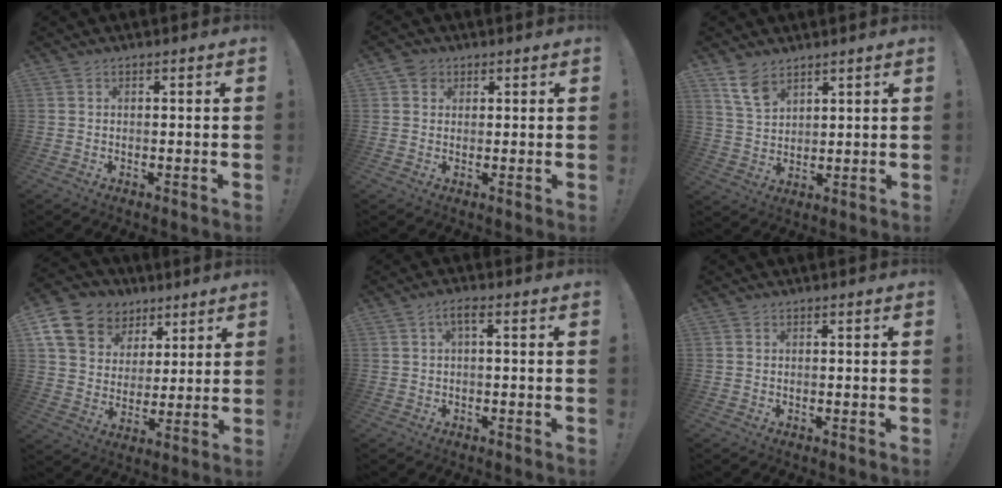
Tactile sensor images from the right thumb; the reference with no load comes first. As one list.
[{"total": 3.5, "force": [1.7, 2.9, 0.8], "torque": [-0.009, -0.004, 0.031]}, {"total": 8.2, "force": [5.7, 4.5, 3.9], "torque": [-0.069, -0.029, 0.110]}, {"total": 14.8, "force": [7.8, 11.2, 5.6], "torque": [-0.083, -0.045, 0.162]}, {"total": 2.9, "force": [0.0, 0.8, 2.8], "torque": [-0.053, 0.007, -0.002]}, {"total": 0.0}]